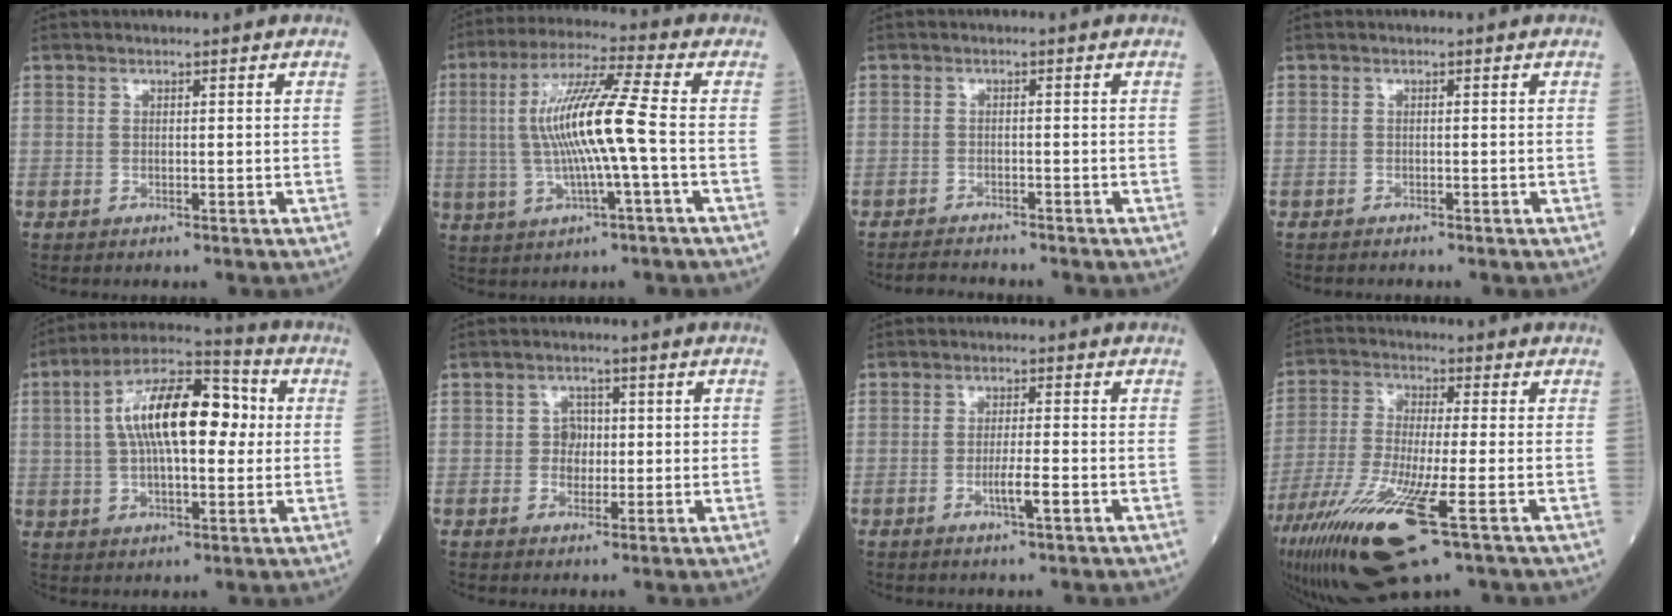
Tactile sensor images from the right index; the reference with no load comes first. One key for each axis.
{"total": 12.2, "fx": -0.4, "fy": -0.2, "fz": 12.2, "tx": -0.240, "ty": 0.011, "tz": -0.009}
{"total": 3.3, "fx": -3.3, "fy": 0.2, "fz": 0.6, "tx": -0.011, "ty": -0.012, "tz": -0.054}
{"total": 0.7, "fx": -0.7, "fy": 0.0, "fz": 0.1, "tx": -0.003, "ty": -0.001, "tz": -0.012}
{"total": 15.6, "fx": 2.3, "fy": 5.7, "fz": 14.3, "tx": -0.260, "ty": 0.038, "tz": 0.033}
{"total": 2.9, "fx": 0.1, "fy": 2.4, "fz": 1.6, "tx": -0.015, "ty": 0.005, "tz": -0.001}
{"total": 3.4, "fx": -1.3, "fy": 0.0, "fz": 3.1, "tx": -0.055, "ty": -0.003, "tz": -0.023}
{"total": 16.0, "fx": -7.8, "fy": 1.7, "fz": 13.9, "tx": -0.293, "ty": -0.044, "tz": -0.140}